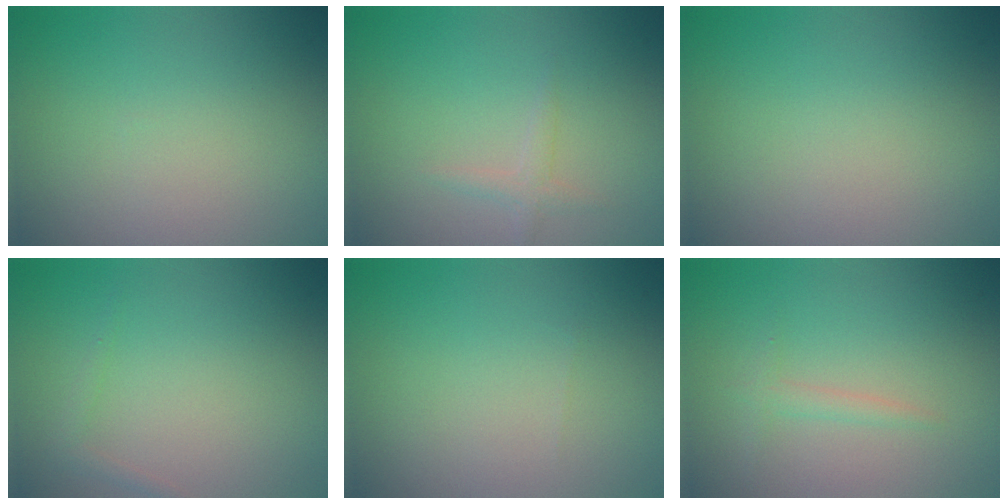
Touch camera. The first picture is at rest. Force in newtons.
{"total": 1.1, "press": 1.1, "slide": 0.0}
{"total": 0.0}
{"total": 0.7, "press": 0.7, "slide": 0.1}
{"total": 0.0}
{"total": 1.1, "press": 1.1, "slide": 0.0}